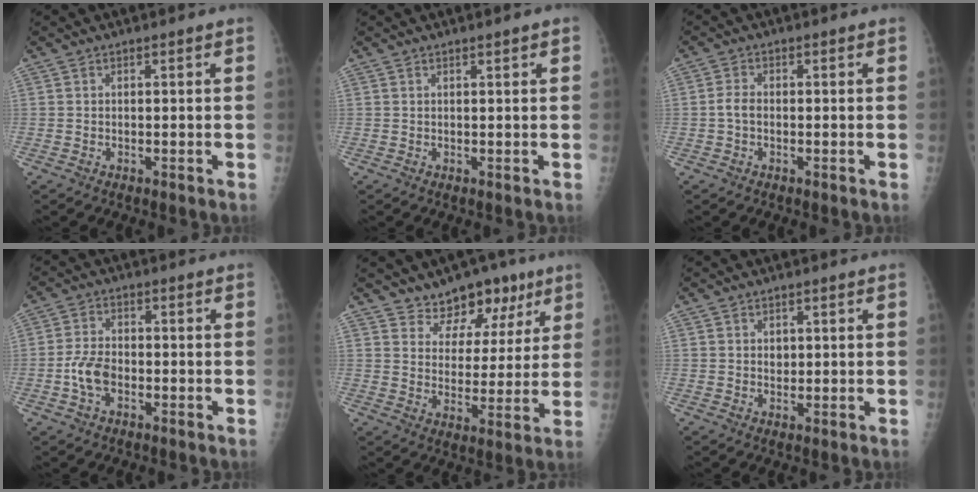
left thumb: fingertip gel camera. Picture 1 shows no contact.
{"total": 0.8, "force": [0.5, 0.1, 0.7], "torque": [-0.007, 0.000, 0.007]}
{"total": 2.4, "force": [-0.5, 1.6, 1.7], "torque": [-0.030, 0.006, -0.013]}
{"total": 5.7, "force": [-1.9, 3.5, 4.1], "torque": [-0.081, 0.014, -0.040]}
{"total": 10.9, "force": [7.8, 6.7, 3.6], "torque": [-0.006, -0.038, 0.116]}
{"total": 1.6, "force": [0.4, 1.4, 0.8], "torque": [-0.003, -0.001, 0.008]}